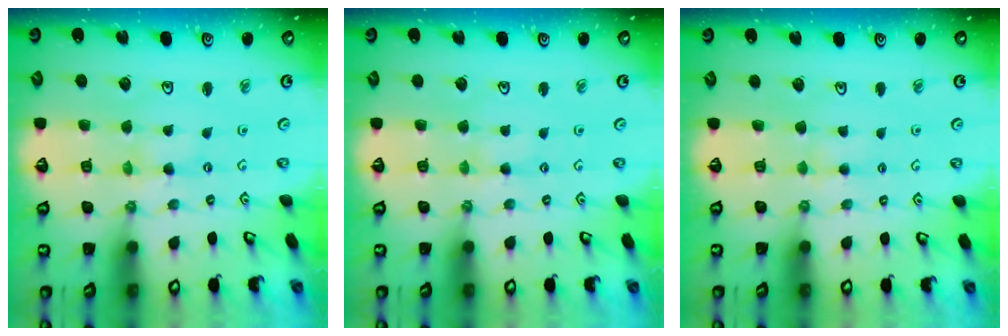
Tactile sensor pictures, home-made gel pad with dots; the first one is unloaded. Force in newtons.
{"total": 1.5, "press": 1.5, "slide": 0.3}
{"total": 2.7, "press": 2.6, "slide": 0.4}